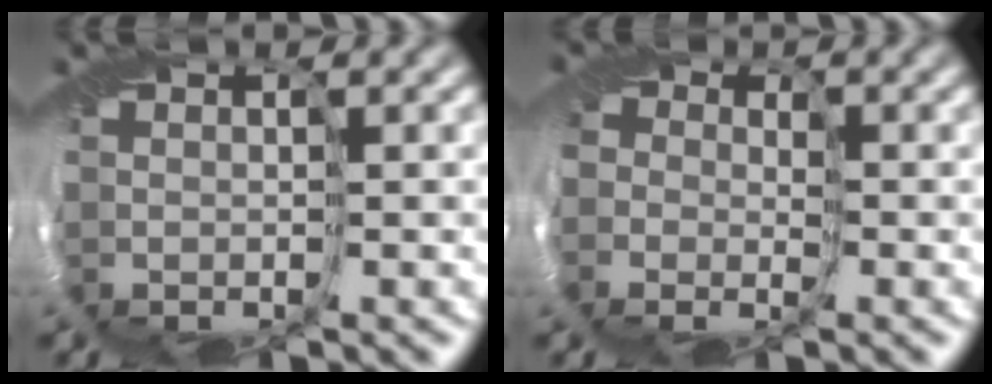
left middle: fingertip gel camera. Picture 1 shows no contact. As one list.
[{"total": 3.1, "force": [-0.6, 3.0, 0.7], "torque": [-0.003, -0.009, -0.029]}]